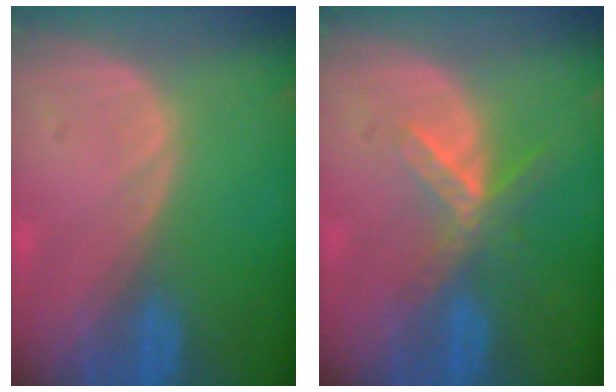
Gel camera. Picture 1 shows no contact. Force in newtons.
{"total": 5.7, "press": 5.0, "slide": 2.8}